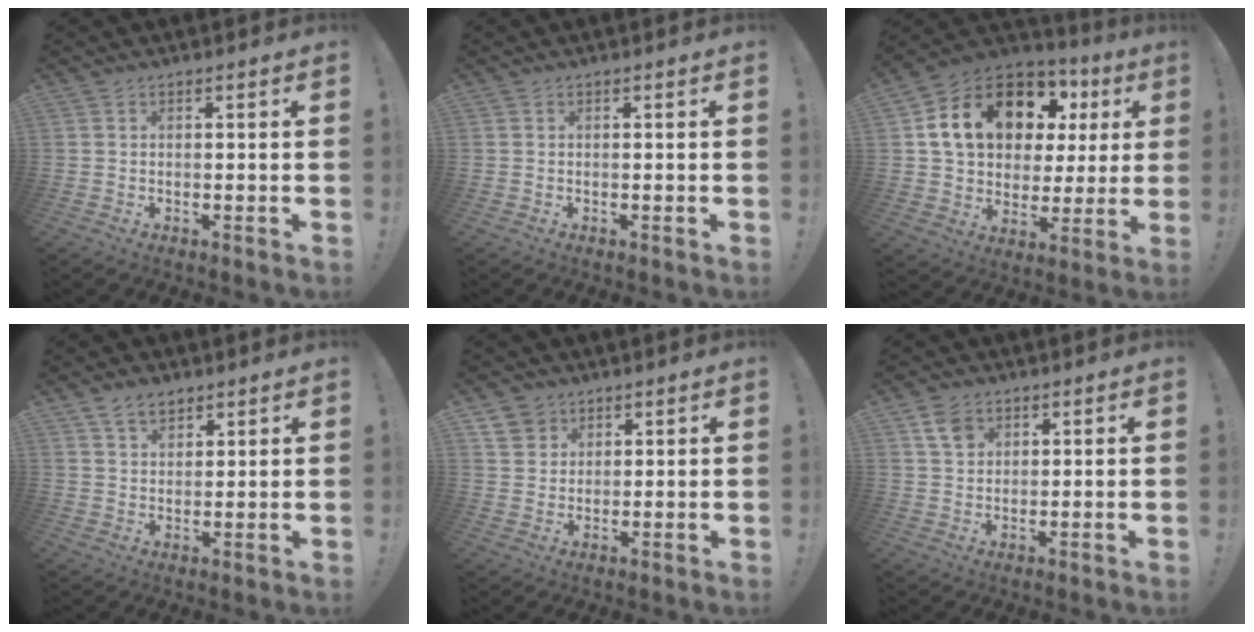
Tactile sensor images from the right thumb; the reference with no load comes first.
{"total": 0.0}
{"total": 19.1, "force": [8.4, 12.4, 11.8], "torque": [-0.199, -0.031, 0.165]}
{"total": 6.0, "force": [4.2, 3.5, 2.4], "torque": [-0.045, -0.014, 0.080]}
{"total": 6.1, "force": [3.6, 4.9, 0.8], "torque": [-0.010, -0.024, 0.070]}
{"total": 5.5, "force": [3.0, 4.0, 2.3], "torque": [-0.037, -0.005, 0.058]}